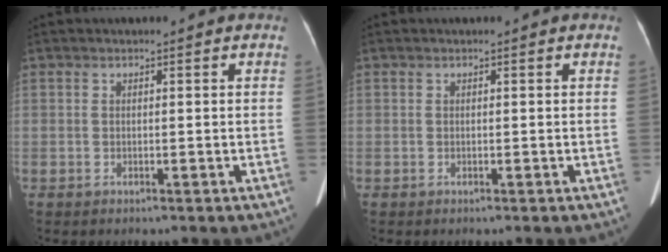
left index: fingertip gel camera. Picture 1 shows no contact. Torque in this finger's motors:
{"motor_torque": [0.11, 0.12, 0.01, 0.01]}